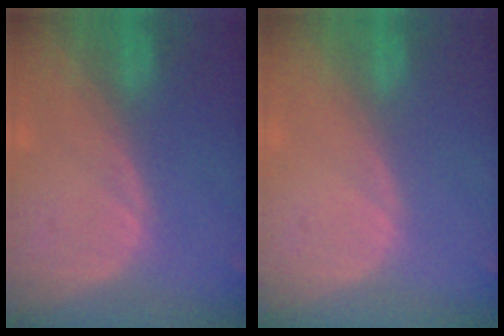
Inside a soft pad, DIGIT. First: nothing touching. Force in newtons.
{"total": 0.0}